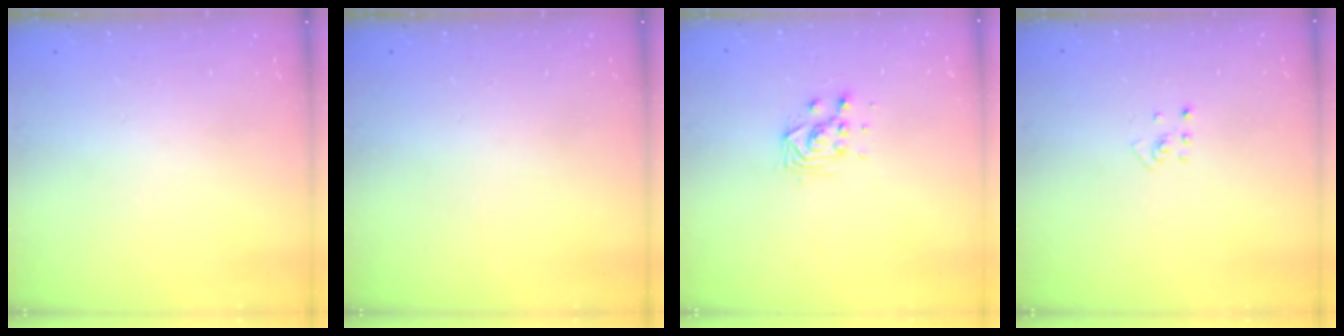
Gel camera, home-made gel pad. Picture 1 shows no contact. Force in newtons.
{"total": 0.0}
{"total": 6.2, "press": 6.2, "slide": 0.2}
{"total": 2.5, "press": 2.4, "slide": 0.5}